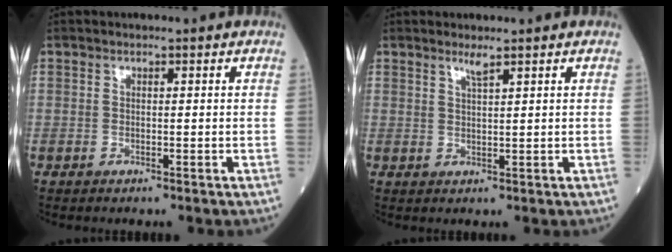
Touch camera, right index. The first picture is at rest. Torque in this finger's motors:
{"motor_torque": [-0.03, 0.01, -0.02, 0.03]}